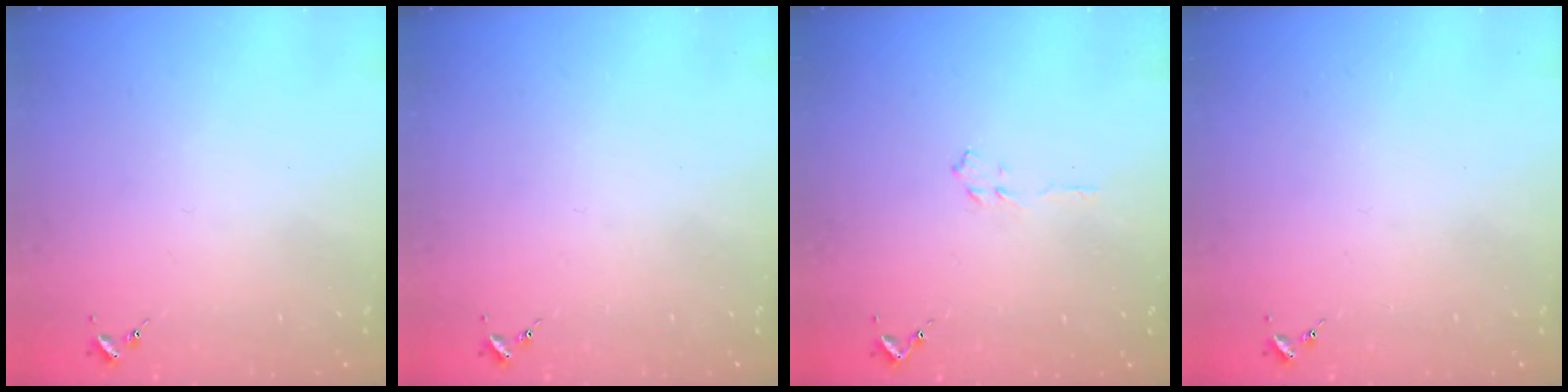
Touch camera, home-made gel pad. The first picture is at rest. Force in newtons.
{"total": 0.0}
{"total": 3.3, "press": 3.3, "slide": 0.4}
{"total": 0.0}